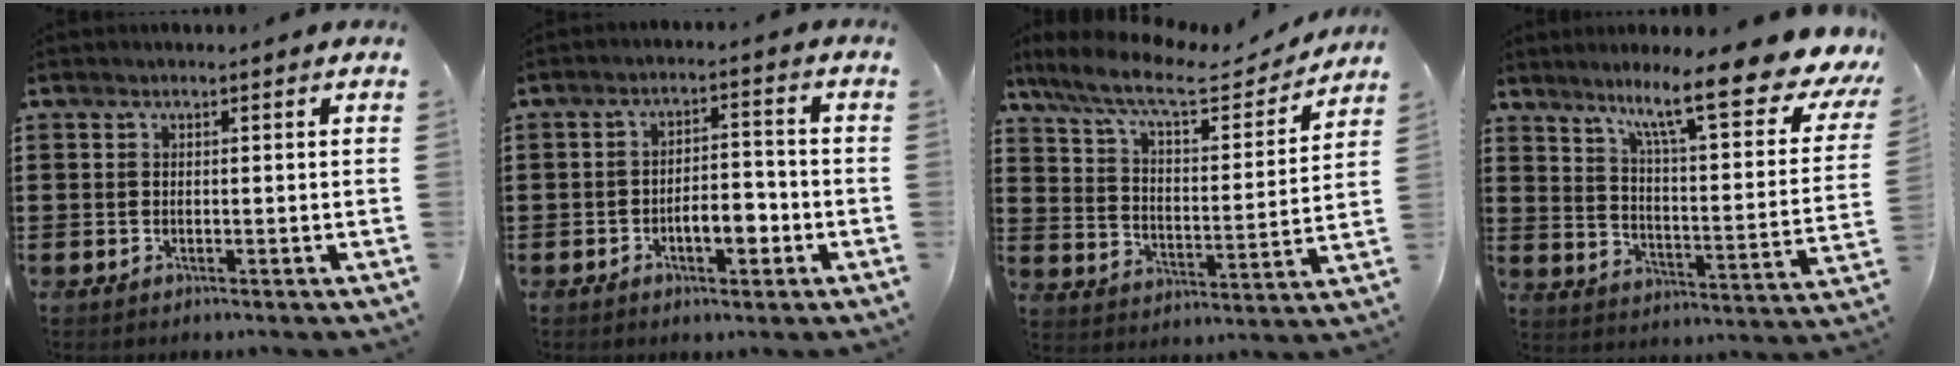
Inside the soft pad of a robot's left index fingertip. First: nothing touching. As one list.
[{"total": 5.0, "force": [-2.1, 2.2, 4.0], "torque": [-0.061, 0.008, -0.041]}, {"total": 10.0, "force": [8.1, 1.7, 5.5], "torque": [-0.137, -0.038, 0.136]}, {"total": 13.4, "force": [9.5, 1.1, 9.4], "torque": [-0.169, -0.060, 0.145]}]